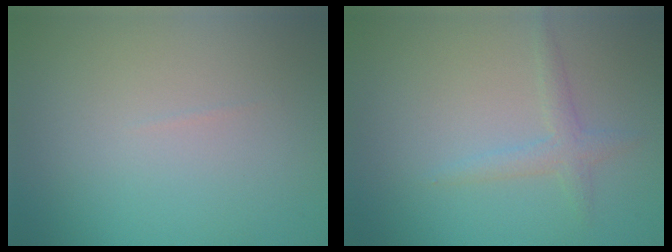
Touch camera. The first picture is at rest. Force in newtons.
{"total": 1.7, "press": 1.7, "slide": 0.0}